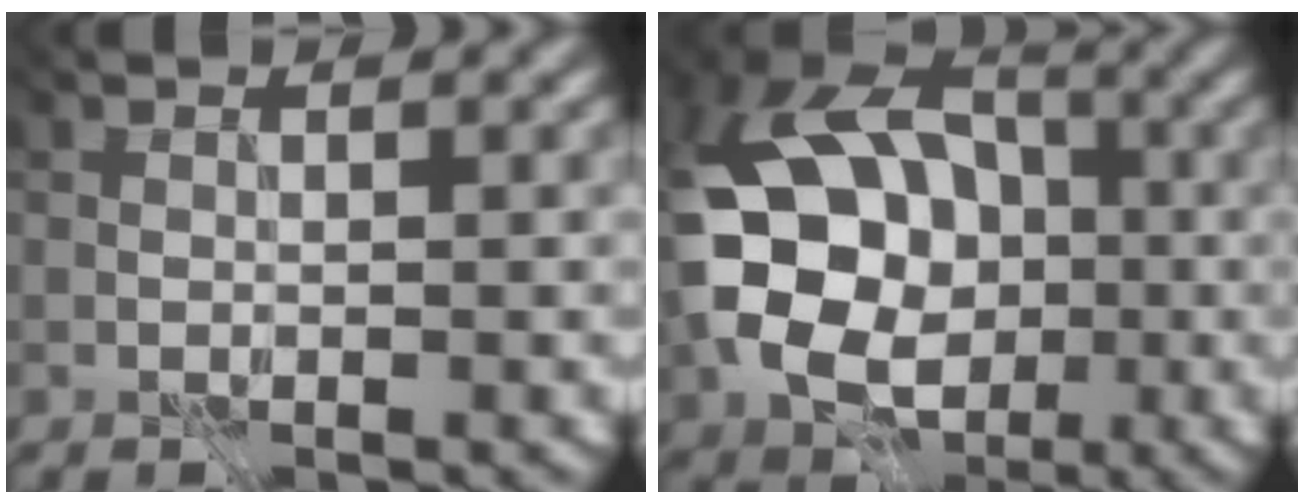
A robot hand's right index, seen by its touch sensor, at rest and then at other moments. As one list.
[{"total": 12.0, "force": [-3.1, 8.6, 7.7], "torque": [-0.157, -0.012, -0.036]}]